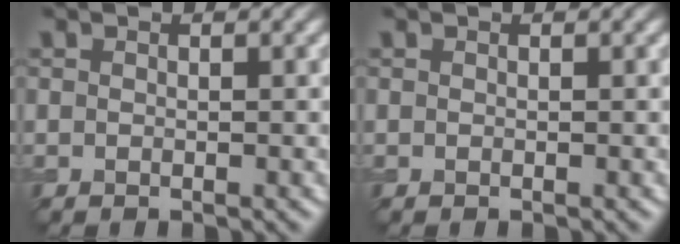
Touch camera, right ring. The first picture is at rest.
{"total": 0.0}